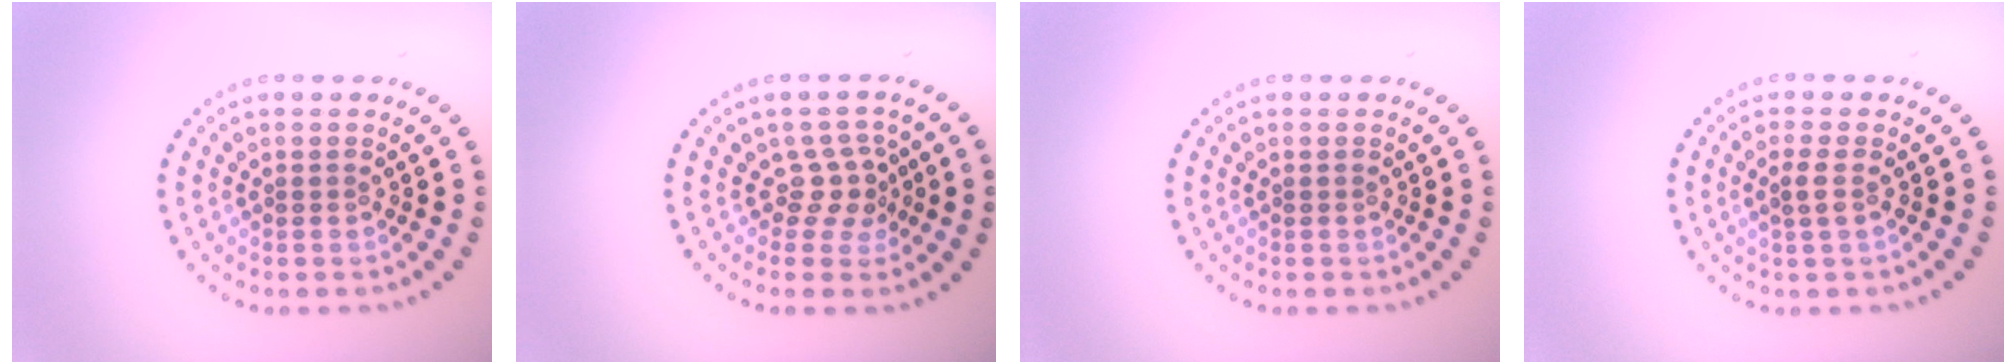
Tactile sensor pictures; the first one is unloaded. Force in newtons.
{"total": 2.4, "press": 1.6, "slide": 1.8}
{"total": 0.0}
{"total": 1.0, "press": 0.9, "slide": 0.4}